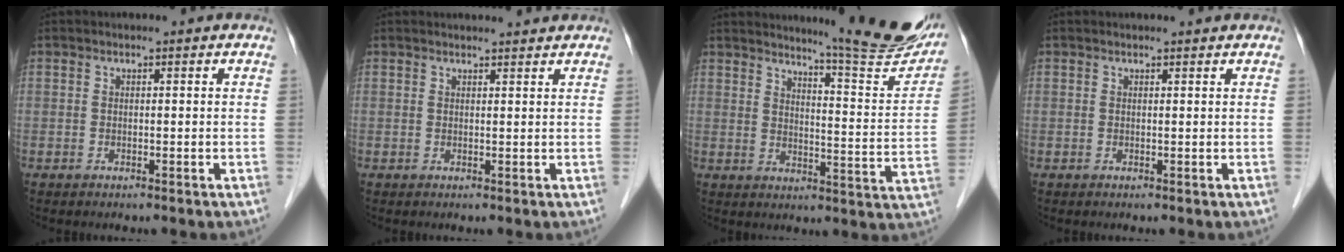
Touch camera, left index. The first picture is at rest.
{"total": 3.4, "force": [3.3, 0.2, 0.6], "torque": [-0.013, 0.008, 0.039]}
{"total": 15.9, "force": [14.5, 0.0, 6.4], "torque": [-0.086, -0.074, 0.174]}
{"total": 1.1, "force": [1.1, -0.1, 0.1], "torque": [-0.009, 0.000, 0.015]}